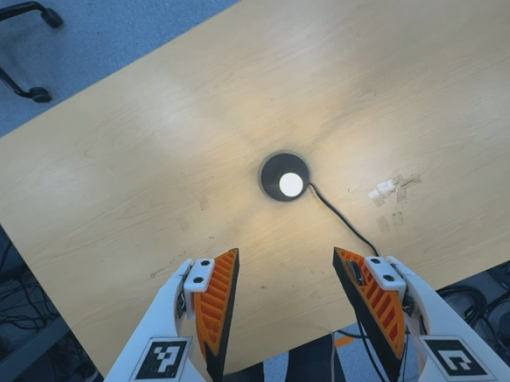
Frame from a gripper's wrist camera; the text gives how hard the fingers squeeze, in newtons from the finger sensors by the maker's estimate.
{"total": 0.0}